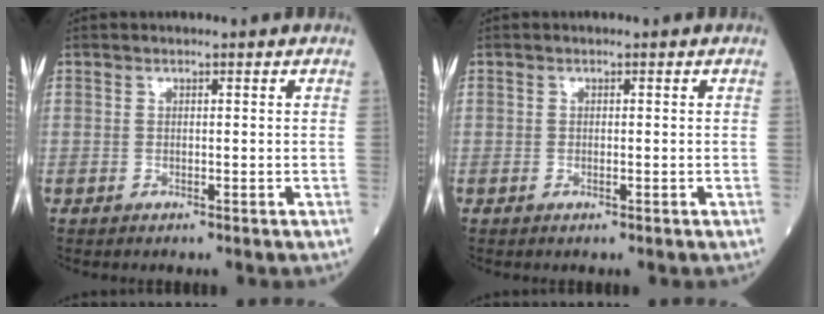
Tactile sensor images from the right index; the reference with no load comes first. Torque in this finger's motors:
{"motor_torque": [-0.09, -0.02, -0.02, -0.01]}